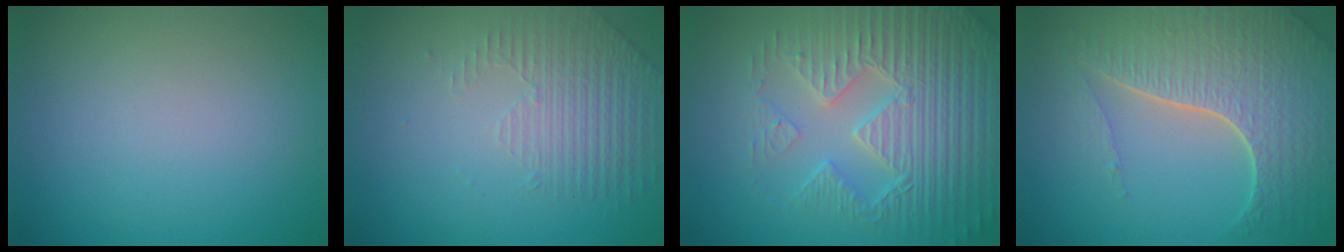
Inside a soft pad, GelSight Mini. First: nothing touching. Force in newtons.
{"total": 1.7, "press": 1.3, "slide": 1.1}
{"total": 6.9, "press": 5.7, "slide": 3.8}
{"total": 7.0, "press": 5.1, "slide": 4.8}